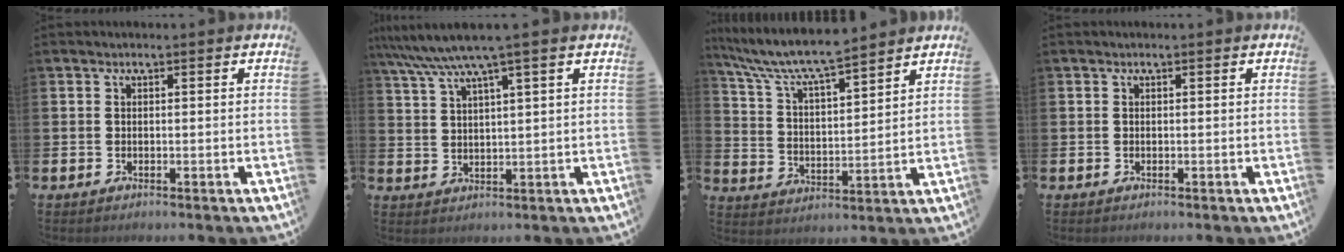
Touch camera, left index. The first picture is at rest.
{"total": 6.0, "force": [4.5, 0.1, 4.0], "torque": [-0.088, -0.013, 0.076]}
{"total": 8.0, "force": [7.4, 0.9, 3.0], "torque": [-0.086, -0.049, 0.128]}
{"total": 0.0}